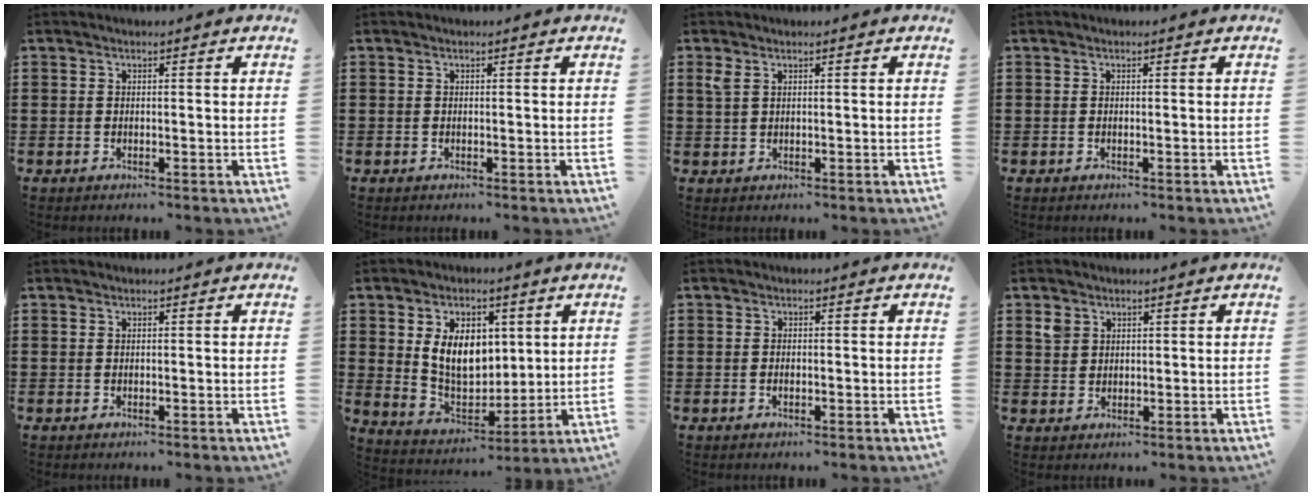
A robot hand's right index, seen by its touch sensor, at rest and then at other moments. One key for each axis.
{"total": 0.0}
{"total": 1.8, "fx": 1.0, "fy": 0.8, "fz": 1.3, "tx": -0.030, "ty": 0.004, "tz": 0.018}
{"total": 0.0}
{"total": 0.0}
{"total": 8.7, "fx": 2.2, "fy": 6.0, "fz": 5.9, "tx": -0.125, "ty": 0.008, "tz": 0.038}
{"total": 0.8, "fx": -0.2, "fy": 0.4, "fz": 0.7, "tx": -0.014, "ty": -0.002, "tz": -0.003}
{"total": 2.9, "fx": 1.7, "fy": 2.4, "fz": 0.5, "tx": -0.020, "ty": 0.011, "tz": 0.031}